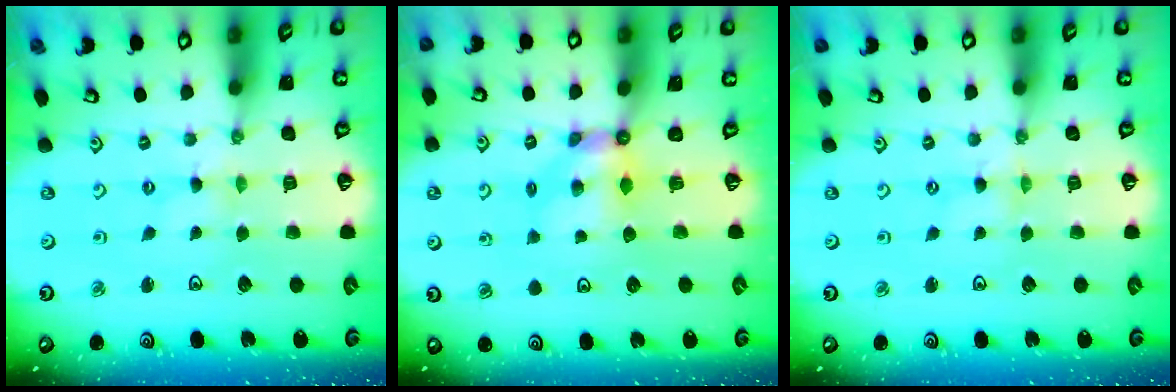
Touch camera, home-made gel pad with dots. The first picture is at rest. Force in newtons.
{"total": 5.3, "press": 5.3, "slide": 0.3}
{"total": 1.1, "press": 1.1, "slide": 0.1}